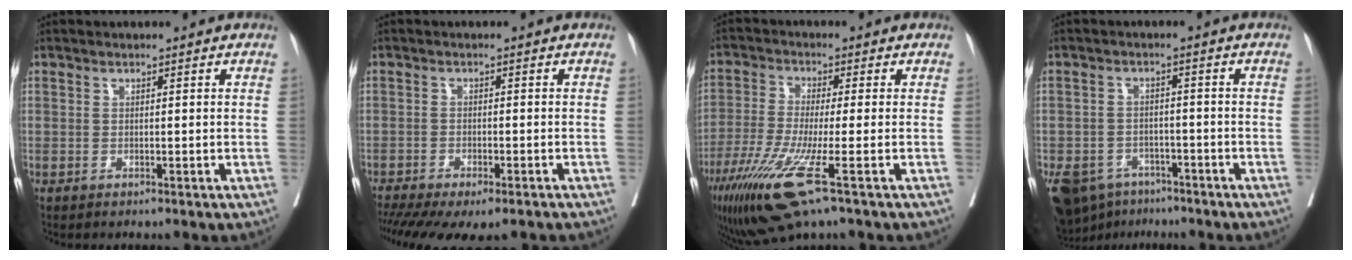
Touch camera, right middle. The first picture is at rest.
{"total": 12.8, "force": [-9.8, 3.6, 7.4], "torque": [-0.156, -0.017, -0.140]}
{"total": 12.2, "force": [-6.1, 0.6, 10.6], "torque": [-0.212, -0.040, -0.111]}
{"total": 12.1, "force": [-8.0, 8.0, 4.5], "torque": [-0.115, -0.004, -0.108]}